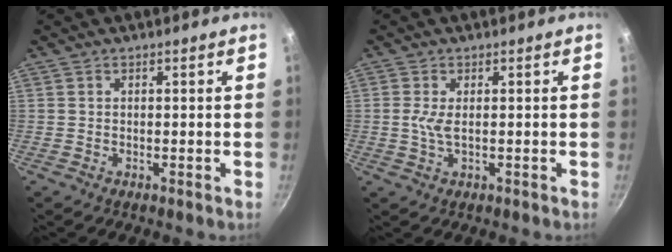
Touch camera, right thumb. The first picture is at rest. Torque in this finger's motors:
{"motor_torque": [0.03, -0.01, 0.43, 0.03, 0.17]}